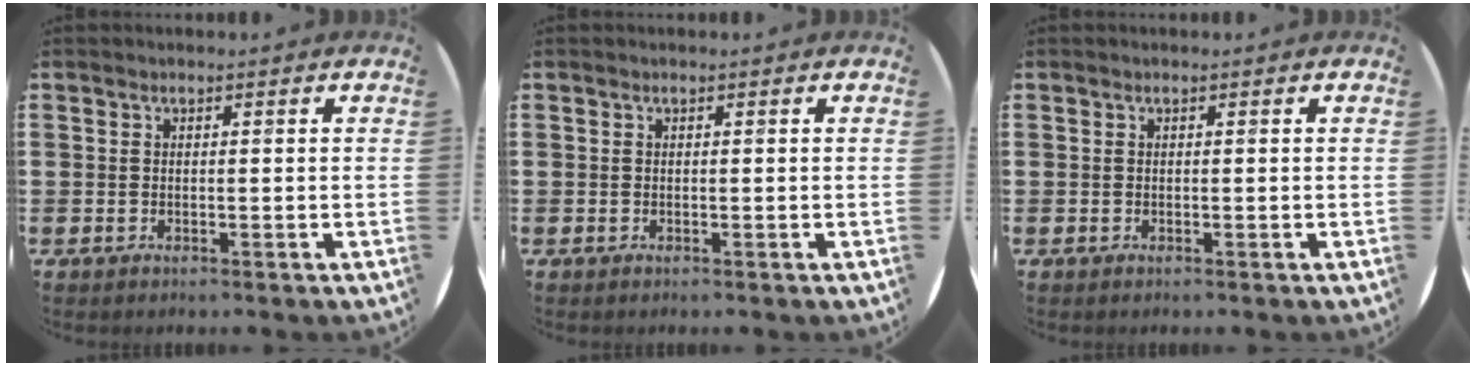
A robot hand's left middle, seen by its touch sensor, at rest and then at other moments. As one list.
[{"total": 0.0}, {"total": 0.0}]